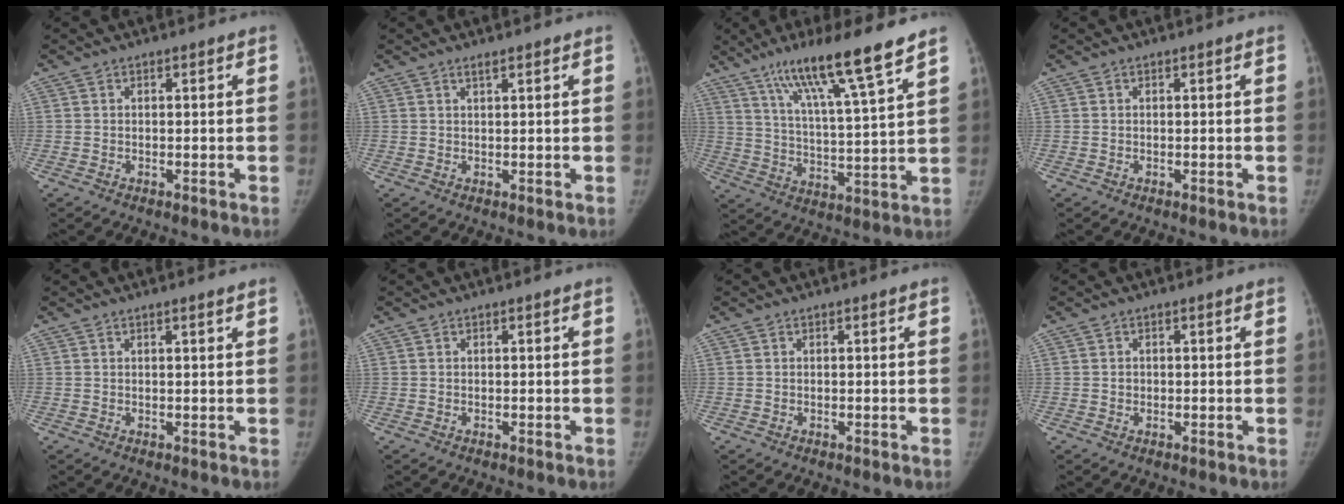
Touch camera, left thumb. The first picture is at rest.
{"total": 1.3, "force": [1.0, 0.1, 0.7], "torque": [-0.011, -0.007, 0.019]}
{"total": 16.0, "force": [11.0, 0.4, 11.6], "torque": [-0.193, -0.050, 0.185]}
{"total": 0.0}
{"total": 1.2, "force": [0.8, -0.2, 0.8], "torque": [-0.015, -0.005, 0.016]}
{"total": 0.0}
{"total": 0.0}
{"total": 0.8, "force": [0.0, 0.7, 0.4], "torque": [-0.005, 0.004, 0.002]}